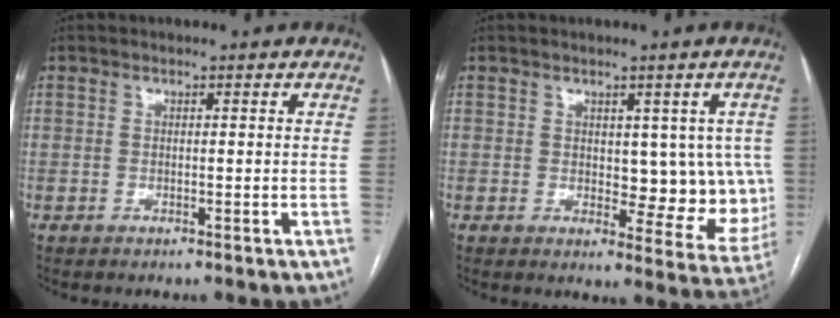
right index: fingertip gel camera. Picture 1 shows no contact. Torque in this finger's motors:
{"motor_torque": [0.88, -0.10, 0.17, 0.03]}